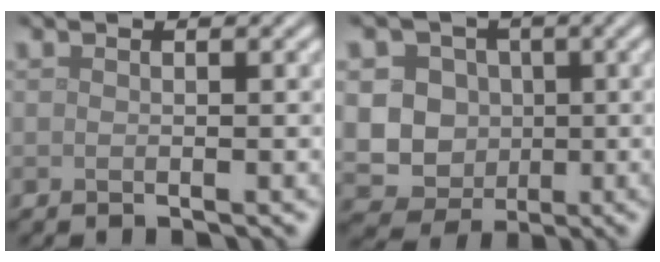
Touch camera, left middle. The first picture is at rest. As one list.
[{"total": 10.8, "force": [0.5, 10.0, 4.0], "torque": [-0.074, 0.019, -0.010]}]